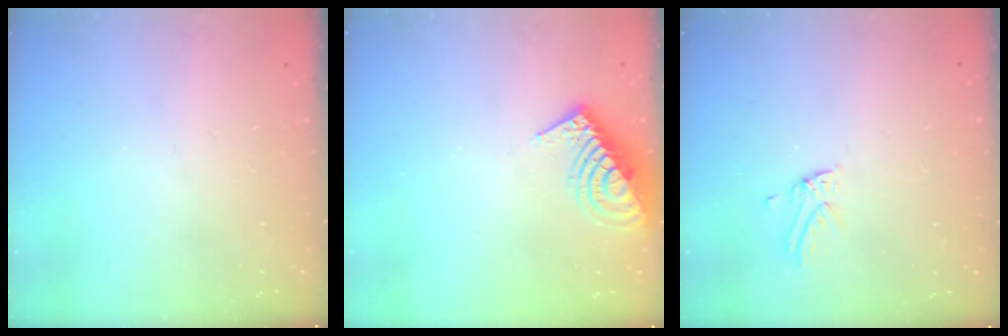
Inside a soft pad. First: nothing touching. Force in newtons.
{"total": 14.6, "press": 14.6, "slide": 0.4}
{"total": 2.1, "press": 2.1, "slide": 0.1}